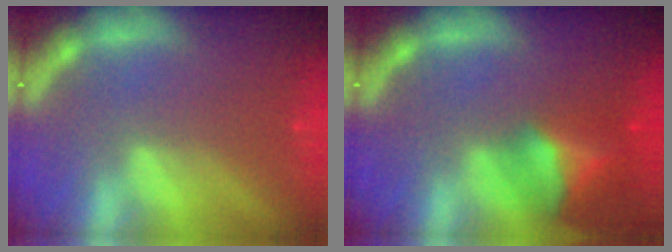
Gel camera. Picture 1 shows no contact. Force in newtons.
{"total": 6.4}